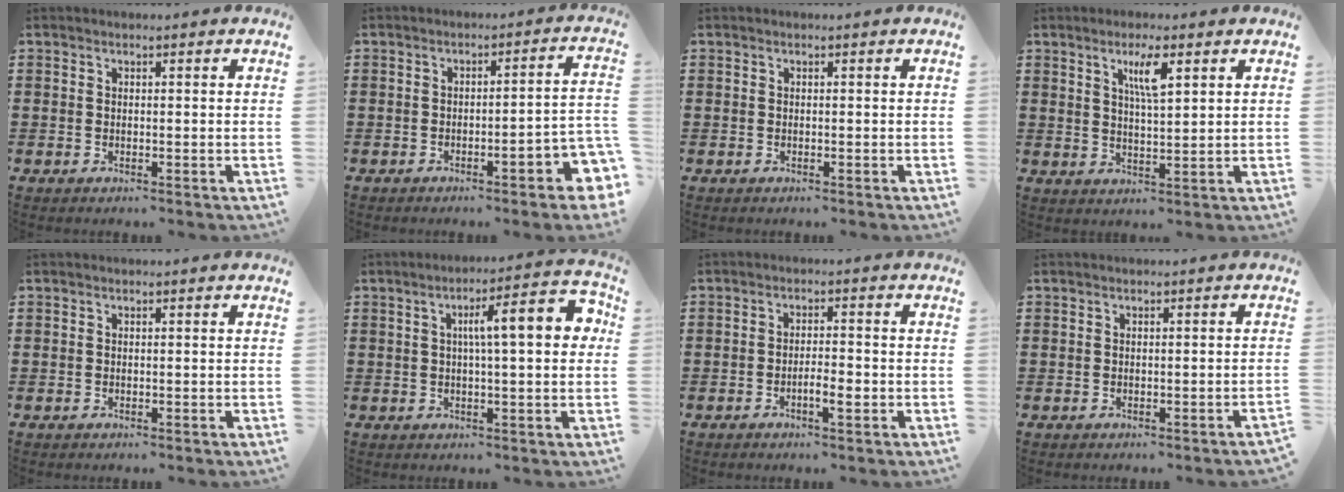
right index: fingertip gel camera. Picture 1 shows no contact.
{"total": 4.4, "force": [-2.6, 0.3, 3.6], "torque": [-0.052, -0.016, -0.051]}
{"total": 0.0}
{"total": 4.7, "force": [2.4, 1.0, 4.0], "torque": [-0.078, 0.004, 0.037]}
{"total": 0.0}
{"total": 9.5, "force": [1.8, 1.8, 9.2], "torque": [-0.142, -0.003, 0.019]}
{"total": 3.0, "force": [-1.2, 0.6, 2.7], "torque": [-0.046, 0.003, -0.022]}
{"total": 0.6, "force": [-0.5, -0.1, 0.4], "torque": [-0.009, -0.002, -0.009]}